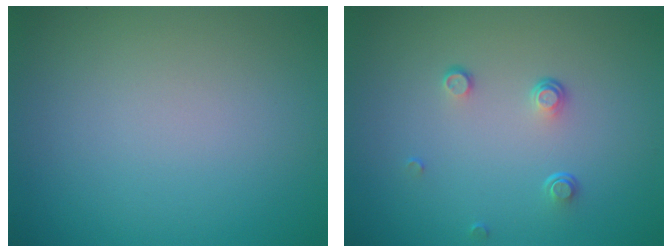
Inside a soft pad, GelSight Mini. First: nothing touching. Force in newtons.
{"total": 1.4, "press": 0.8, "slide": 1.2}